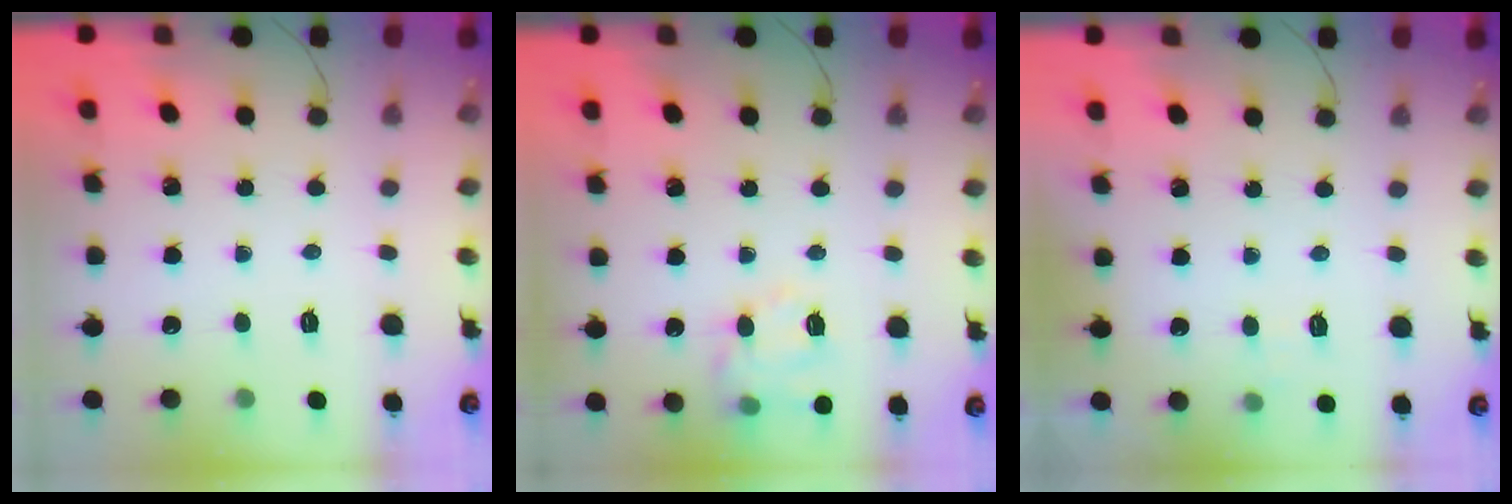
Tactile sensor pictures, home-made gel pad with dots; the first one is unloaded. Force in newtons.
{"total": 13.3, "press": 13.2, "slide": 1.5}
{"total": 5.1, "press": 4.9, "slide": 1.4}